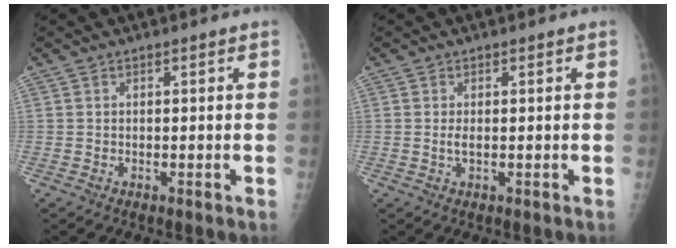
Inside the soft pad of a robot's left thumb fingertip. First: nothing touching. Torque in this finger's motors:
{"motor_torque": [-0.24, -0.27, 0.03, -0.02, -0.06]}